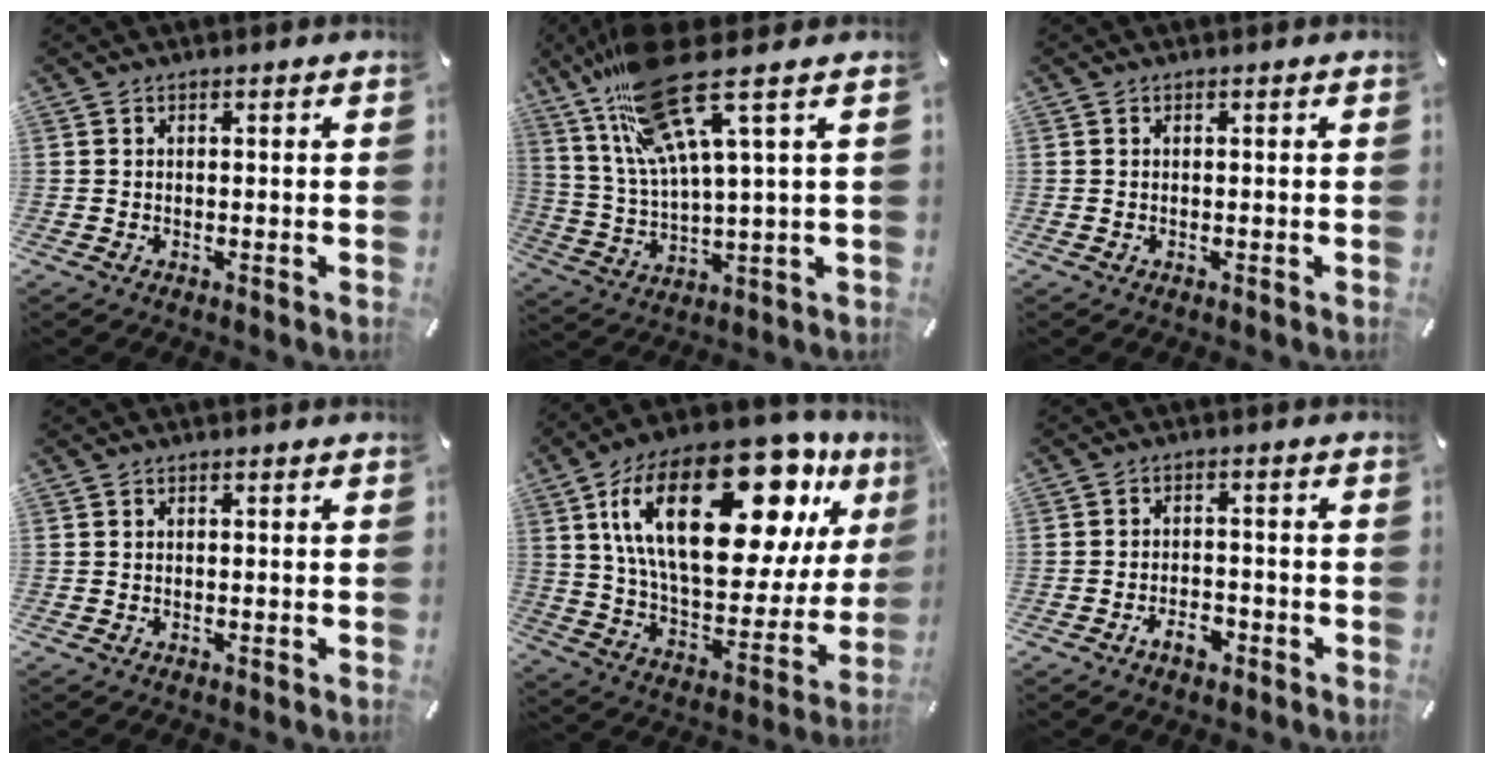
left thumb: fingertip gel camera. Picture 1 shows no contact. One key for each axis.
{"total": 19.2, "fx": 10.9, "fy": 4.3, "fz": 15.2, "tx": -0.327, "ty": -0.040, "tz": 0.178}
{"total": 0.0}
{"total": 0.0}
{"total": 31.6, "fx": 14.6, "fy": 14.8, "fz": 23.8, "tx": -0.418, "ty": -0.081, "tz": 0.243}
{"total": 4.9, "fx": -3.0, "fy": 2.6, "fz": 2.8, "tx": -0.048, "ty": 0.015, "tz": -0.054}